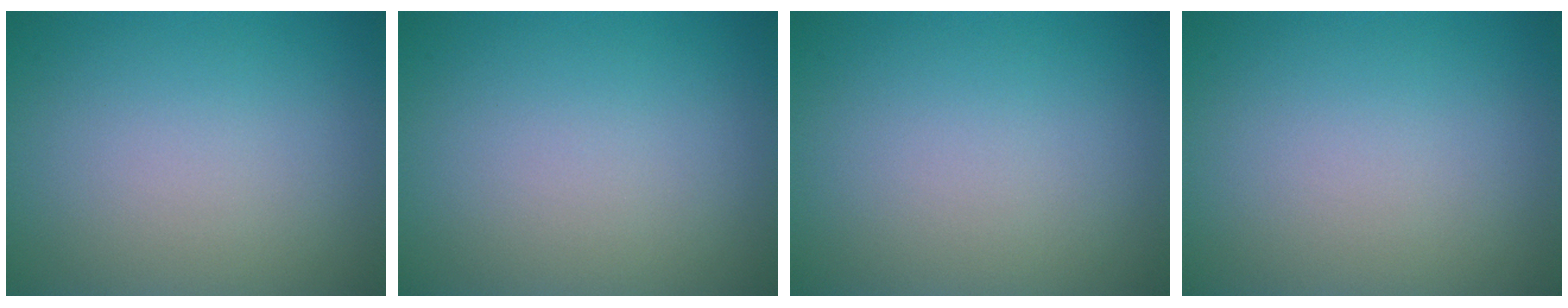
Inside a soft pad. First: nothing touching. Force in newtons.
{"total": 0.0}
{"total": 0.0}
{"total": 0.0}